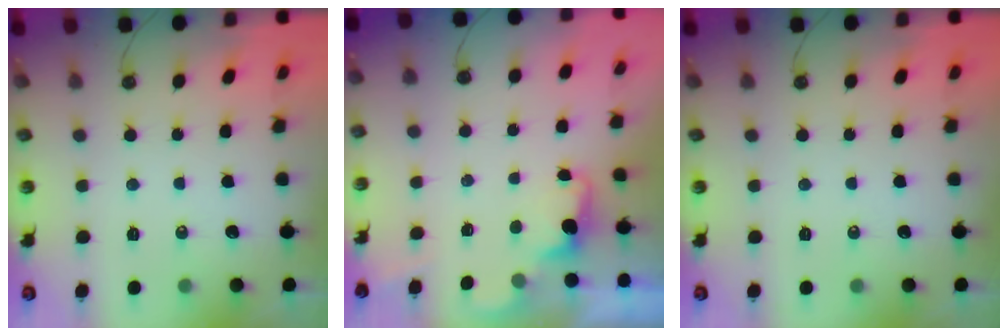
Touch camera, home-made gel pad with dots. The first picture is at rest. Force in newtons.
{"total": 1.3, "press": 1.0, "slide": 0.9}
{"total": 0.0}